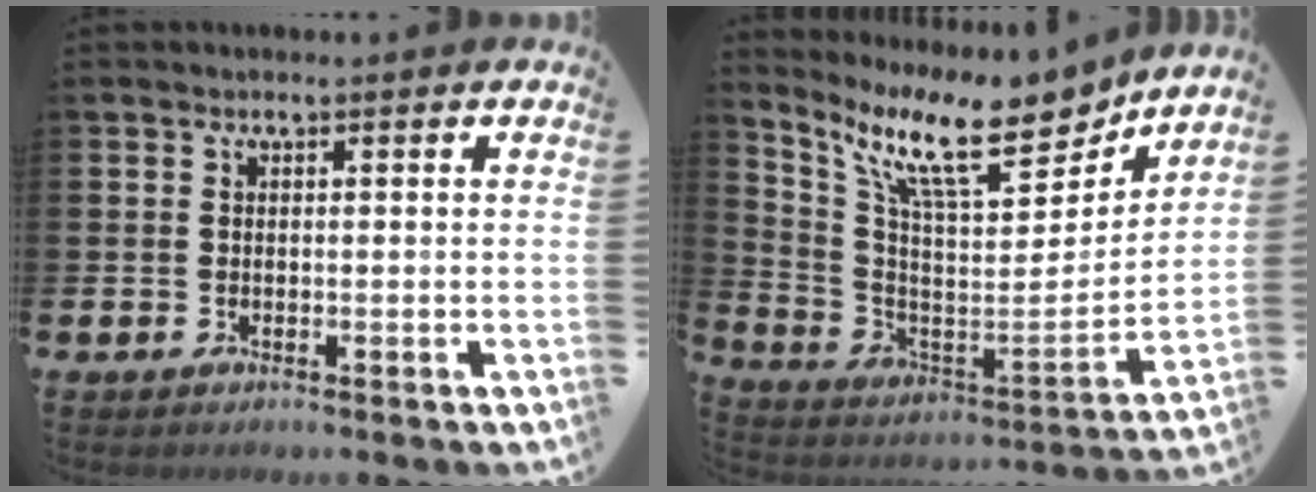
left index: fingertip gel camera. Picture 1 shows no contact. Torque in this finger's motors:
{"motor_torque": [1.17, -0.97, 0.26, 0.21]}